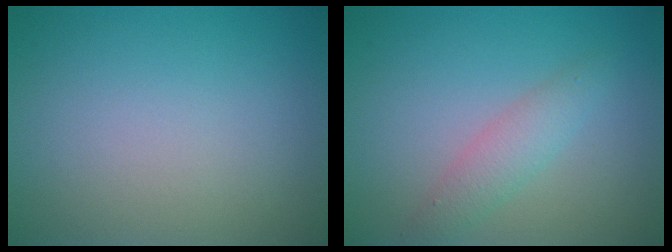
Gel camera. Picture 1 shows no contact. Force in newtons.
{"total": 2.3, "press": 2.3, "slide": 0.1}